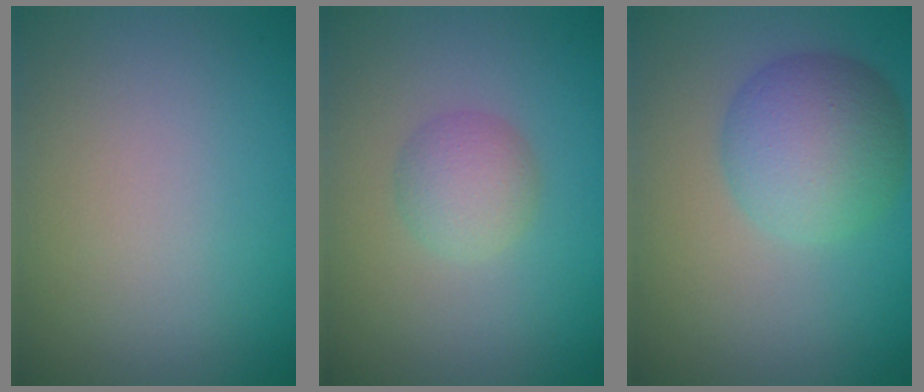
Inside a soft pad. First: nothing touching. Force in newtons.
{"total": 2.4, "press": 2.4, "slide": 0.1}
{"total": 5.8, "press": 5.8, "slide": 0.2}